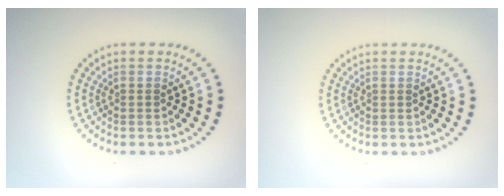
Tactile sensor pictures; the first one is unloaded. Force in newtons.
{"total": 0.0}